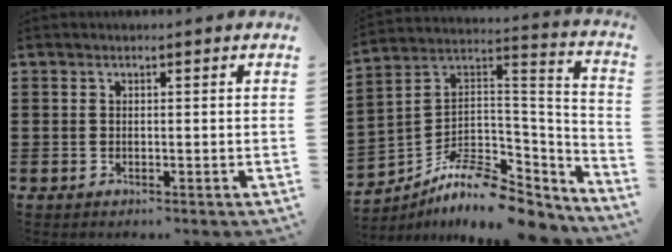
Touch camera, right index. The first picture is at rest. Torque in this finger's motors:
{"motor_torque": [-0.31, 0.38, -0.05, -0.20]}